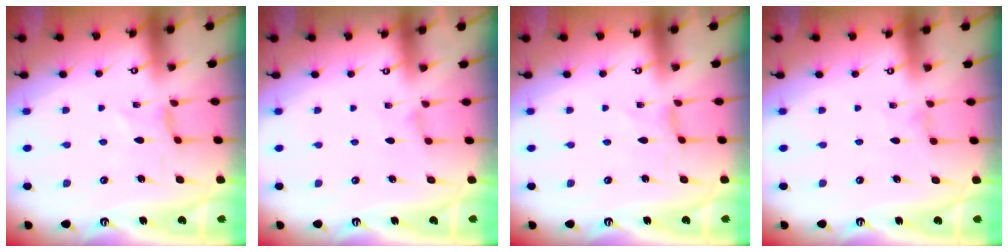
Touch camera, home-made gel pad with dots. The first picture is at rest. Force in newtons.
{"total": 0.8, "press": 0.7, "slide": 0.3}
{"total": 0.0}
{"total": 0.0}